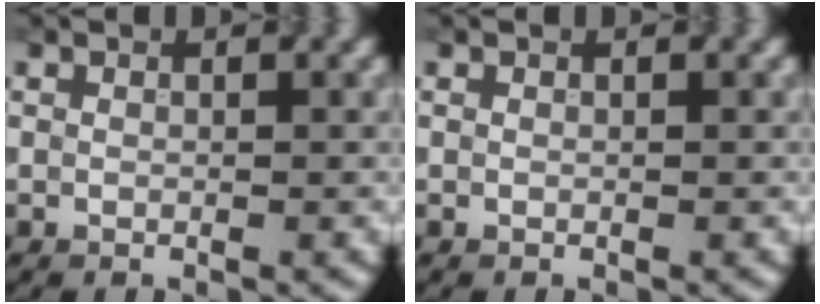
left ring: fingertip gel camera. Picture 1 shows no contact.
{"total": 0.0}